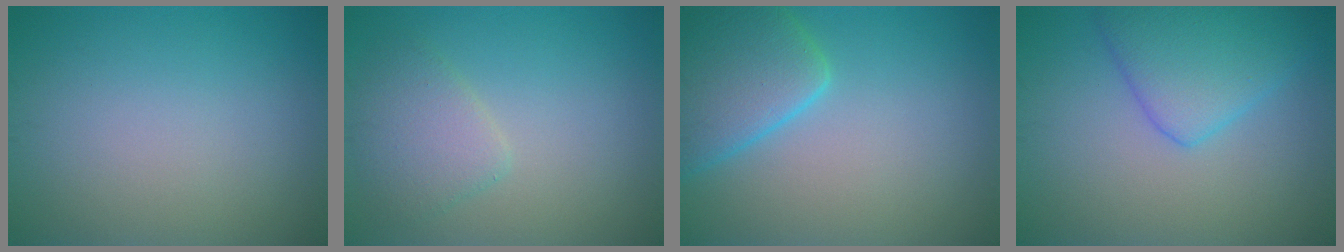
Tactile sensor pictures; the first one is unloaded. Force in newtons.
{"total": 3.0, "press": 3.0, "slide": 0.2}
{"total": 6.1, "press": 6.1, "slide": 0.5}
{"total": 4.9, "press": 4.9, "slide": 0.2}